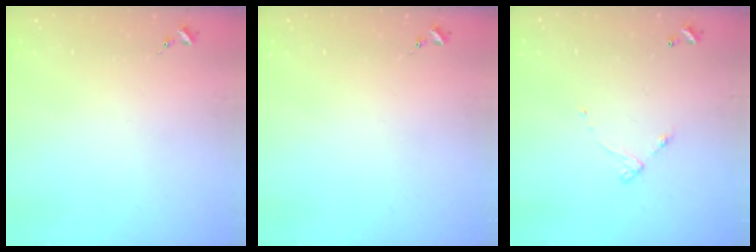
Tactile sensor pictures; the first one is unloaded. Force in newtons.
{"total": 0.0}
{"total": 4.2, "press": 4.2, "slide": 0.2}